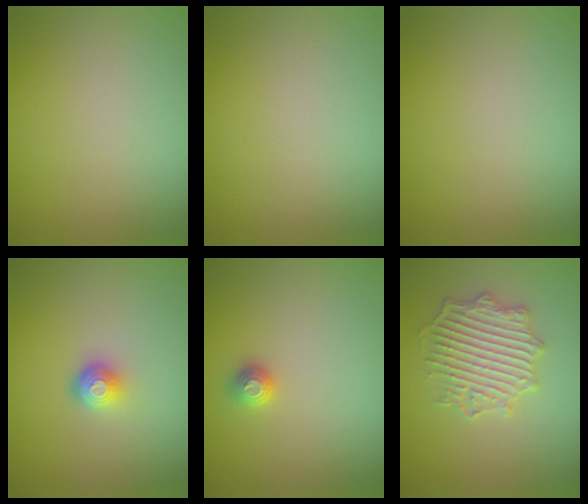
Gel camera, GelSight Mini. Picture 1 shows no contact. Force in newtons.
{"total": 0.0}
{"total": 0.0}
{"total": 2.0, "press": 1.5, "slide": 1.4}
{"total": 1.1, "press": 1.1, "slide": 0.4}
{"total": 4.1, "press": 4.1, "slide": 0.3}